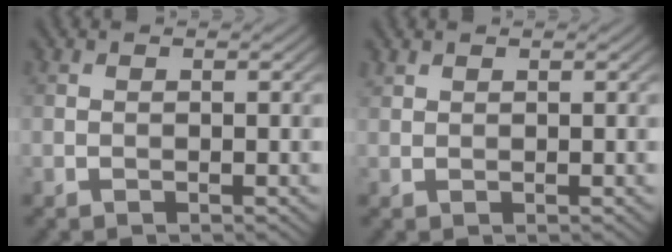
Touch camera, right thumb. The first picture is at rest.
{"total": 0.9, "force": [0.8, 0.3, 0.2], "torque": [-0.010, 0.003, 0.022]}